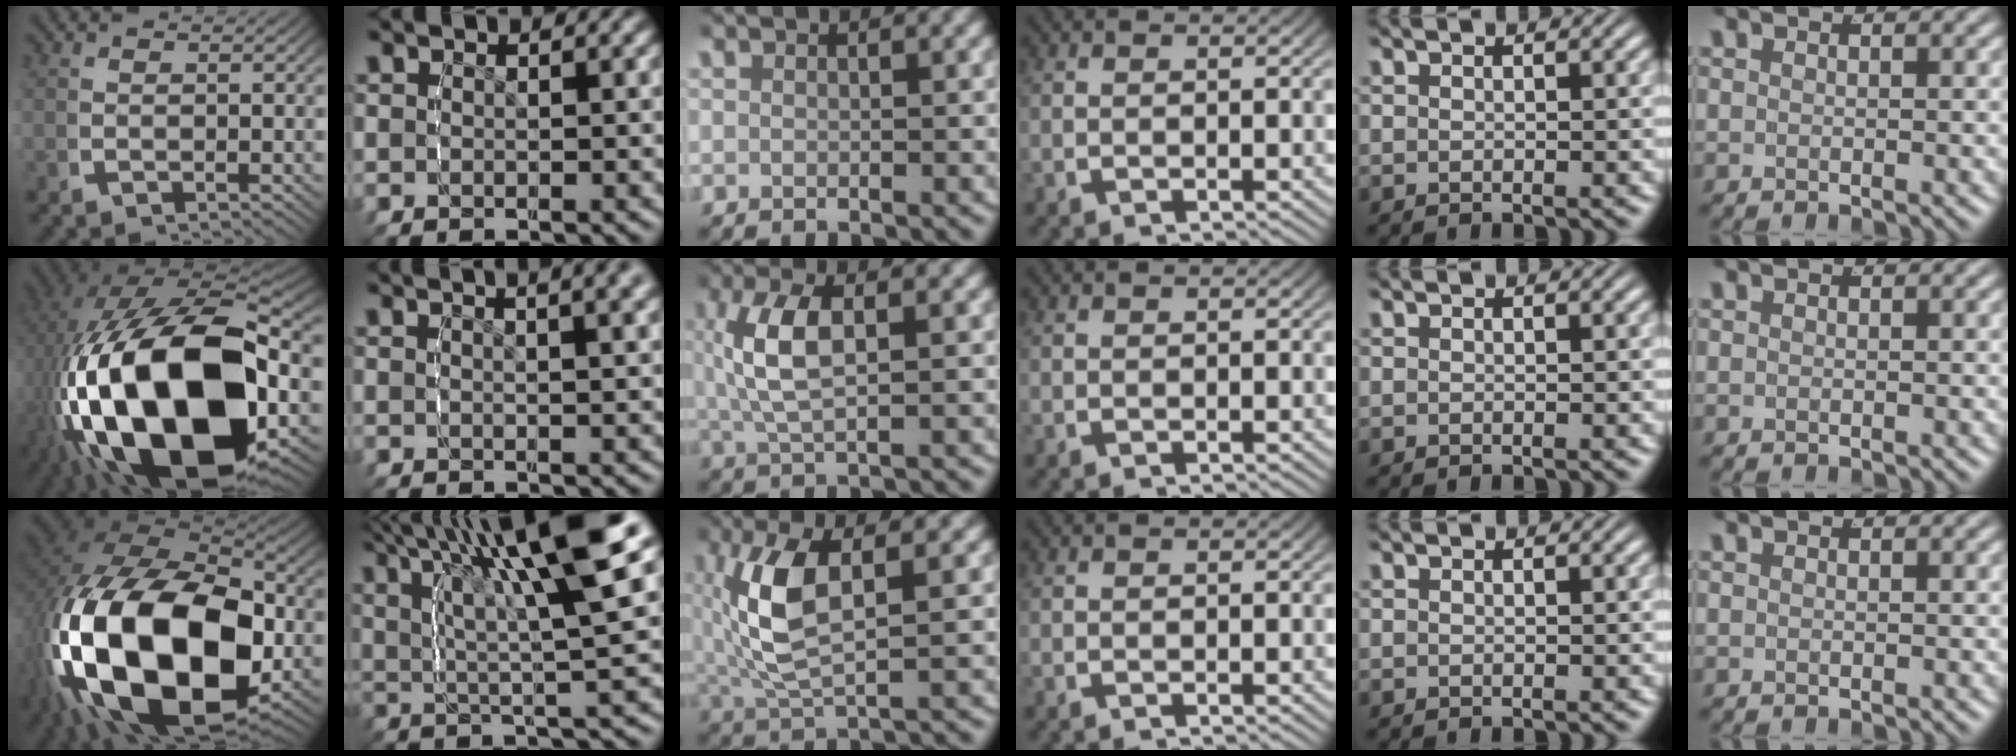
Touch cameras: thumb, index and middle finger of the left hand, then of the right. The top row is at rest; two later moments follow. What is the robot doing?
{"motion": "lift_and_place", "object": "tape"}